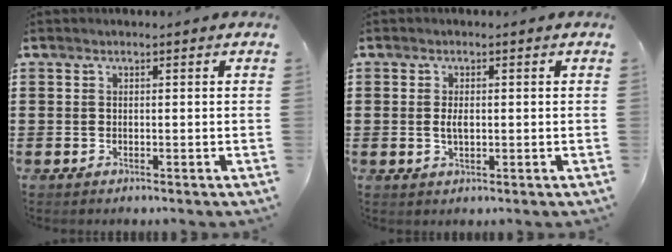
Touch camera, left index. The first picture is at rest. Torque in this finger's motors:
{"motor_torque": [2.14, 0.00, 0.02, 0.07]}